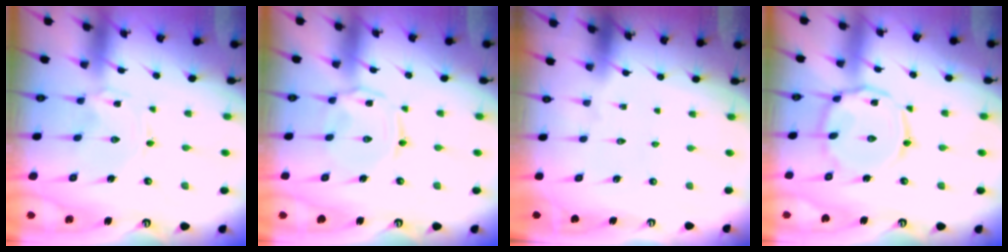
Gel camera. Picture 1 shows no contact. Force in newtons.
{"total": 2.2, "press": 2.1, "slide": 0.6}
{"total": 0.0}
{"total": 10.3, "press": 10.3, "slide": 0.7}